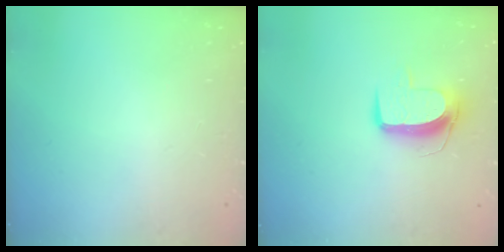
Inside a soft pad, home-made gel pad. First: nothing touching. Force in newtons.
{"total": 9.9, "press": 9.9, "slide": 0.6}